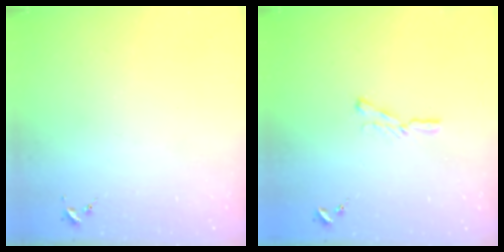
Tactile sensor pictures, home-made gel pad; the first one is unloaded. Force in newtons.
{"total": 4.7, "press": 4.6, "slide": 0.6}